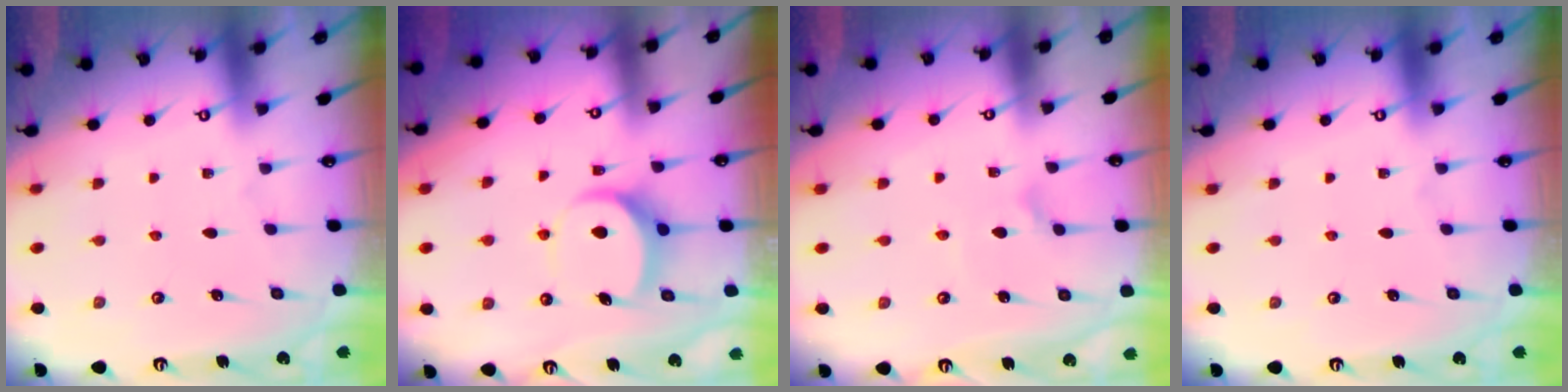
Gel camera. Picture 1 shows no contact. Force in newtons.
{"total": 8.5, "press": 8.4, "slide": 1.0}
{"total": 2.3, "press": 2.3, "slide": 0.2}
{"total": 0.0}